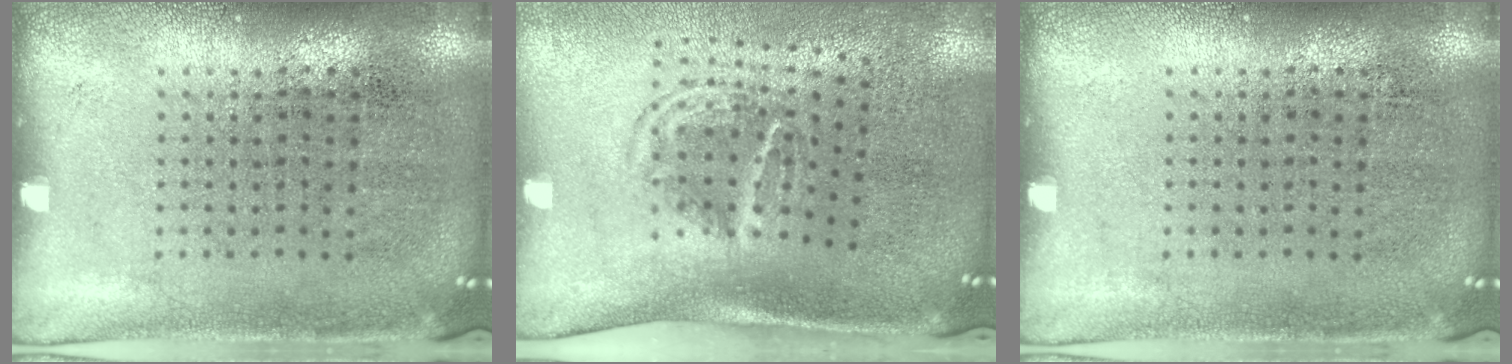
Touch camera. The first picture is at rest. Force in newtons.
{"total": 1.8, "press": 1.2, "slide": 1.4}
{"total": 0.0}